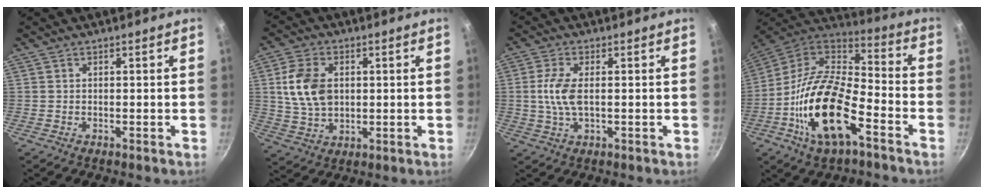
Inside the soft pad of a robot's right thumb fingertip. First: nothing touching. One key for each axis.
{"total": 10.5, "fx": 1.7, "fy": 7.2, "fz": 7.5, "tx": -0.127, "ty": -0.005, "tz": 0.034}
{"total": 6.1, "fx": 0.2, "fy": 2.5, "fz": 5.5, "tx": -0.124, "ty": 0.000, "tz": 0.002}
{"total": 21.7, "fx": -8.1, "fy": 9.7, "fz": 17.6, "tx": -0.322, "ty": 0.043, "tz": -0.166}